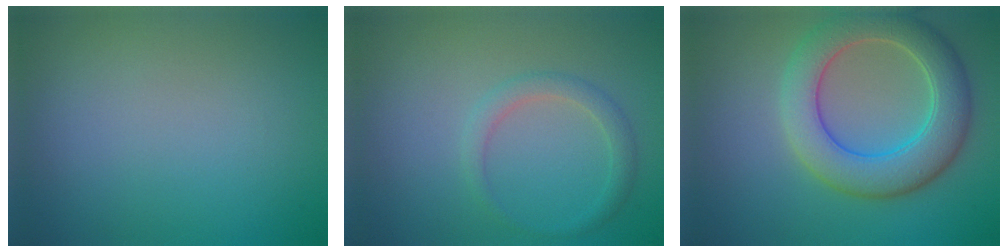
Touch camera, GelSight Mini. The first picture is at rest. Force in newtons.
{"total": 1.9, "press": 1.9, "slide": 0.1}
{"total": 6.9, "press": 6.9, "slide": 0.8}